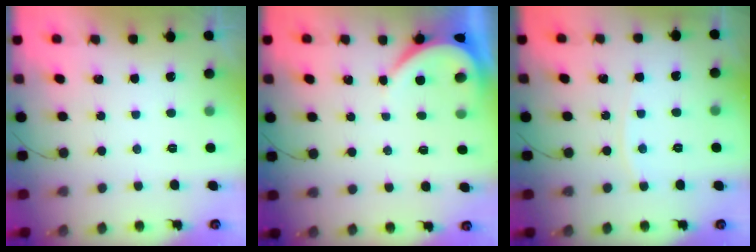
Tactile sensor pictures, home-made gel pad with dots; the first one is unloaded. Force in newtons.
{"total": 3.9, "press": 3.9, "slide": 0.6}
{"total": 2.6, "press": 2.5, "slide": 0.4}